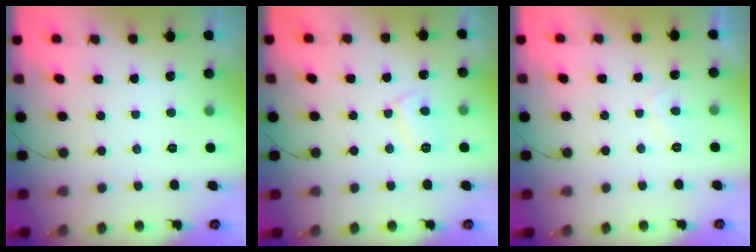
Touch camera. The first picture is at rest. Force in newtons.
{"total": 5.6, "press": 5.6, "slide": 0.5}
{"total": 2.3, "press": 2.1, "slide": 0.8}